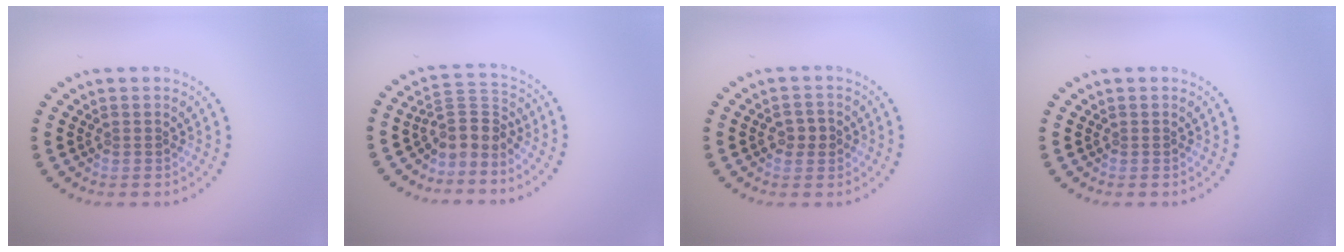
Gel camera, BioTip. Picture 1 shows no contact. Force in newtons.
{"total": 3.2, "press": 2.3, "slide": 2.1}
{"total": 1.8, "press": 1.8, "slide": 0.1}
{"total": 0.0}